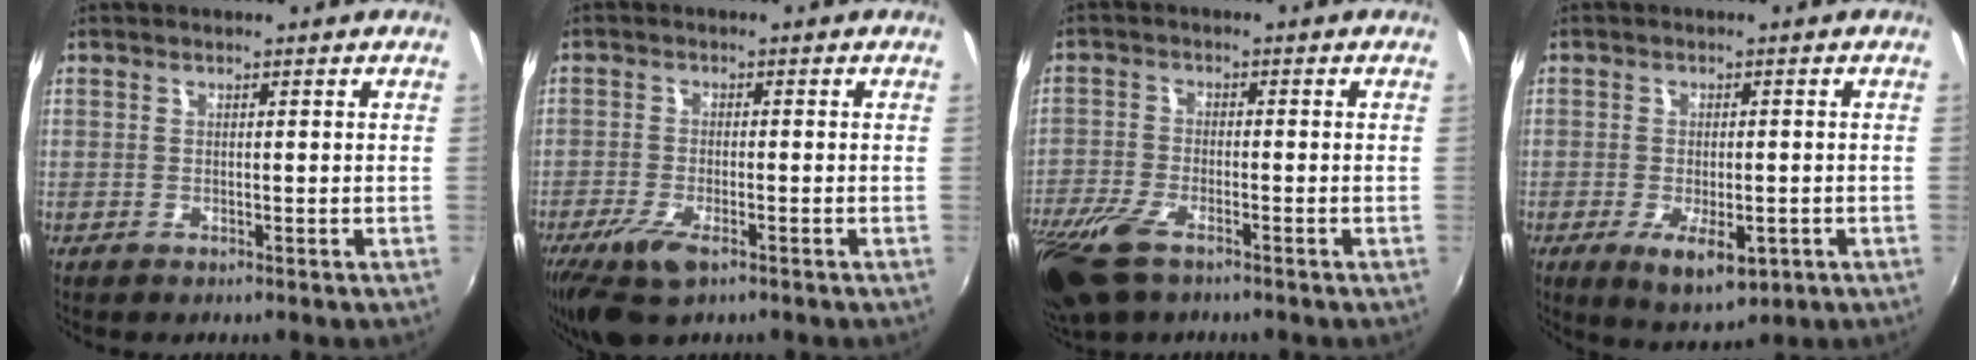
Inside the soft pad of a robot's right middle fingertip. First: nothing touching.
{"total": 7.8, "force": [-4.8, 2.5, 5.5], "torque": [-0.134, -0.027, -0.090]}
{"total": 11.3, "force": [-7.4, 4.4, 7.3], "torque": [-0.183, -0.037, -0.146]}
{"total": 7.5, "force": [-3.0, 3.1, 6.1], "torque": [-0.115, -0.021, -0.041]}